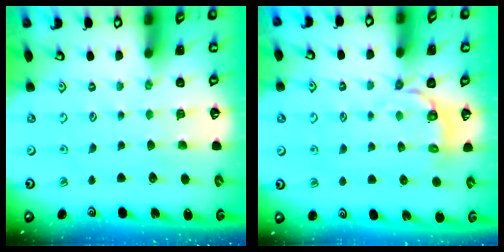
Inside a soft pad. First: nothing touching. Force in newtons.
{"total": 4.2, "press": 3.2, "slide": 2.7}